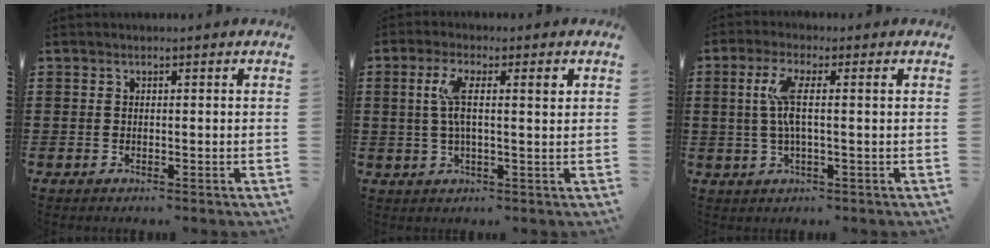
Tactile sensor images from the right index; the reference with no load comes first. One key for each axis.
{"total": 5.8, "fx": 1.3, "fy": 1.1, "fz": 5.5, "tx": -0.108, "ty": 0.004, "tz": 0.019}
{"total": 5.5, "fx": 0.5, "fy": 0.6, "fz": 5.4, "tx": -0.116, "ty": -0.007, "tz": 0.000}